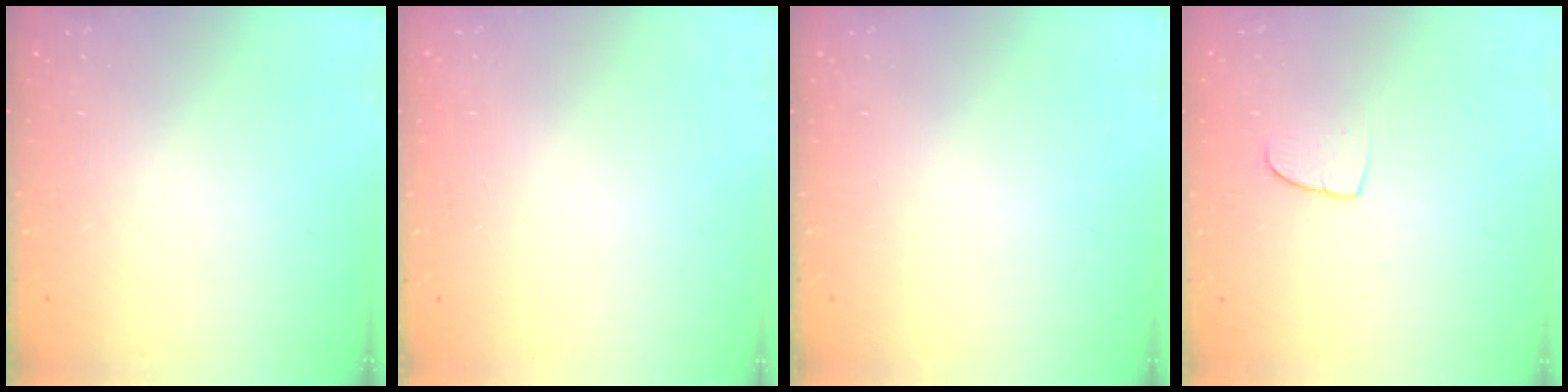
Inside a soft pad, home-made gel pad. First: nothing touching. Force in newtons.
{"total": 0.0}
{"total": 0.0}
{"total": 6.4, "press": 6.4, "slide": 0.5}